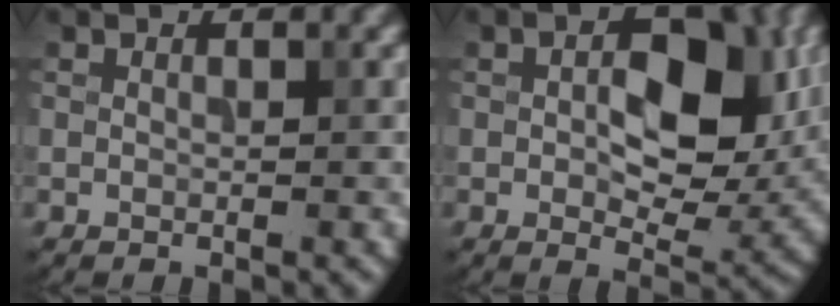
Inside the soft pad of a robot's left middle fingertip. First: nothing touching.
{"total": 8.9, "force": [1.1, 5.0, 7.2], "torque": [-0.091, 0.000, 0.015]}